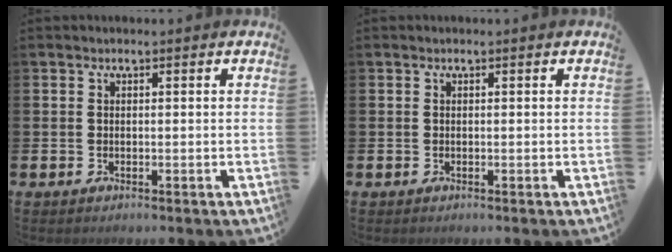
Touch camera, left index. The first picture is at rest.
{"total": 0.0}